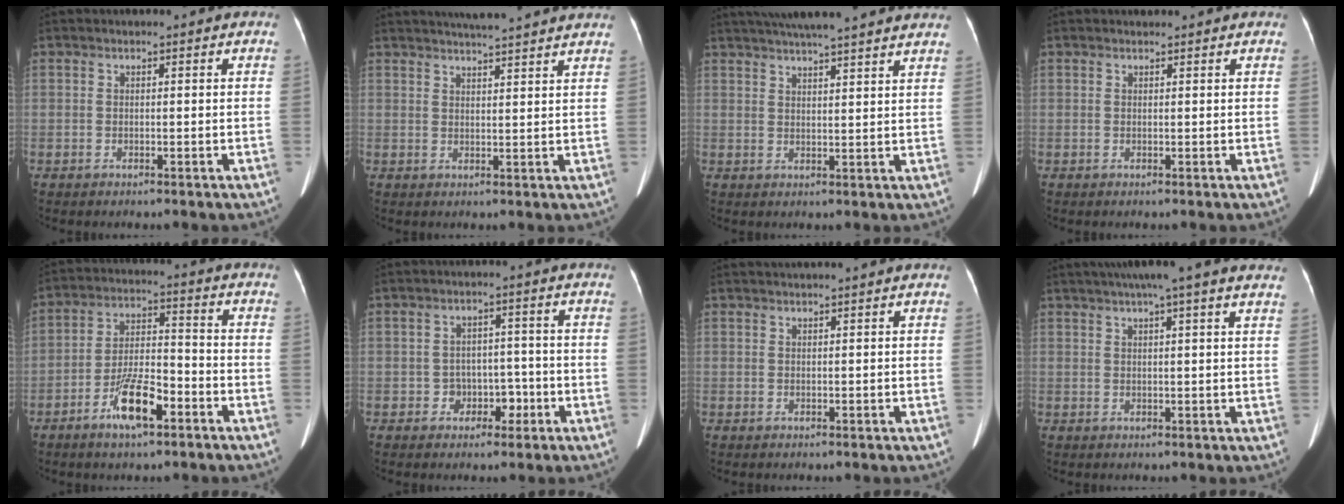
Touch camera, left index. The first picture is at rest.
{"total": 11.1, "force": [10.2, -0.2, 4.4], "torque": [-0.070, 0.020, 0.126]}
{"total": 18.9, "force": [16.7, 0.9, 8.9], "torque": [-0.148, 0.031, 0.220]}
{"total": 0.8, "force": [0.8, 0.2, 0.1], "torque": [-0.011, 0.008, 0.014]}
{"total": 8.9, "force": [-4.9, 2.4, 7.0], "torque": [-0.141, 0.000, -0.089]}
{"total": 3.8, "force": [-1.6, 3.1, 1.5], "torque": [-0.020, 0.014, -0.019]}
{"total": 3.2, "force": [2.8, -0.8, 1.3], "torque": [-0.012, 0.024, 0.047]}
{"total": 12.7, "force": [10.2, 0.0, 7.6], "torque": [-0.122, 0.037, 0.121]}